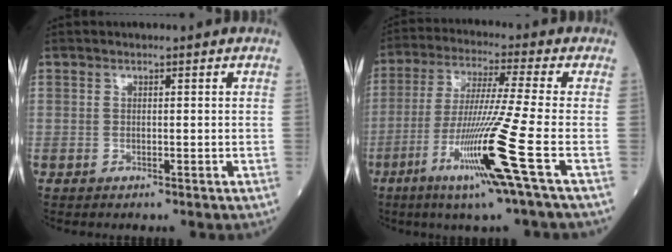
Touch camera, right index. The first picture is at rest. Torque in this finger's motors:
{"motor_torque": [0.51, -0.31, 0.37, 0.21]}